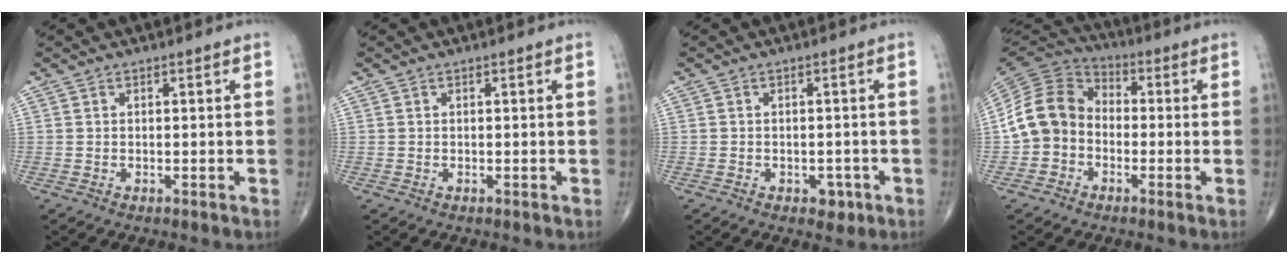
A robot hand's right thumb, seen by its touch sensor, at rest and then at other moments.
{"total": 0.0}
{"total": 2.6, "force": [-1.2, 1.8, 1.4], "torque": [-0.005, 0.005, -0.012]}
{"total": 11.5, "force": [-2.2, 9.6, 5.9], "torque": [-0.102, 0.039, -0.056]}